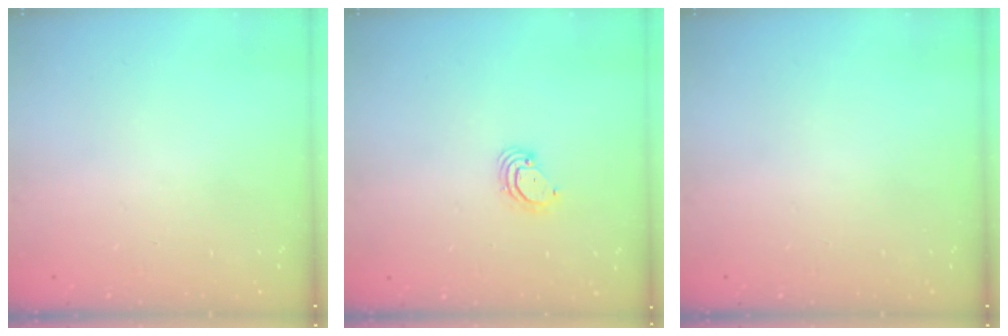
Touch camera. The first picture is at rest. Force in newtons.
{"total": 3.6, "press": 3.6, "slide": 0.3}
{"total": 0.0}